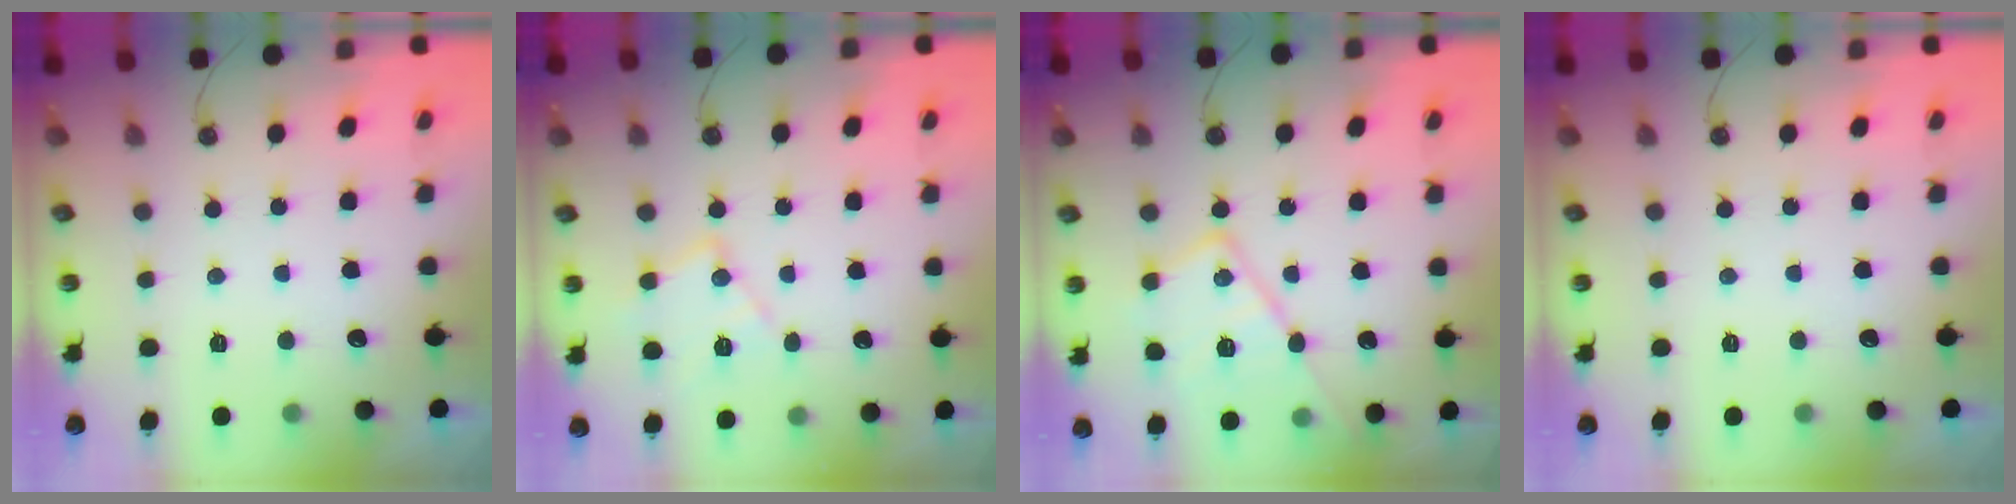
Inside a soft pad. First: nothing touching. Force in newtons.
{"total": 12.5, "press": 12.5, "slide": 0.7}
{"total": 16.7, "press": 16.7, "slide": 1.3}
{"total": 0.0}